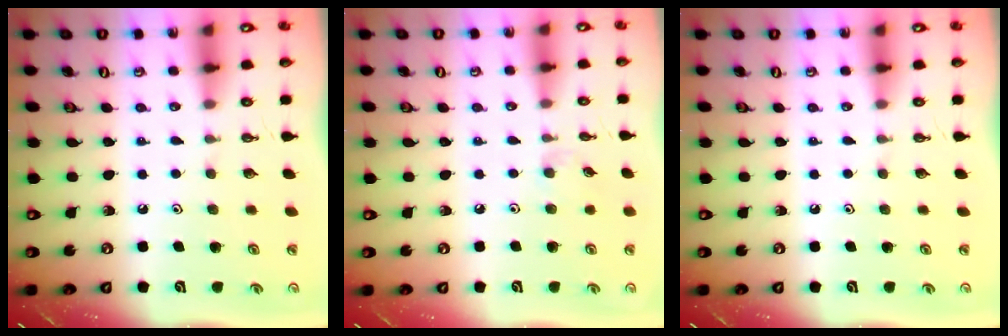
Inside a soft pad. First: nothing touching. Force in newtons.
{"total": 3.4, "press": 3.3, "slide": 0.5}
{"total": 0.0}